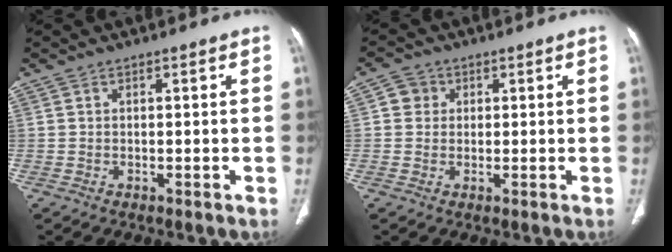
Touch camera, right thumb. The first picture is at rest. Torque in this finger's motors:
{"motor_torque": [0.55, 0.29, 0.10, -0.32, 0.12]}